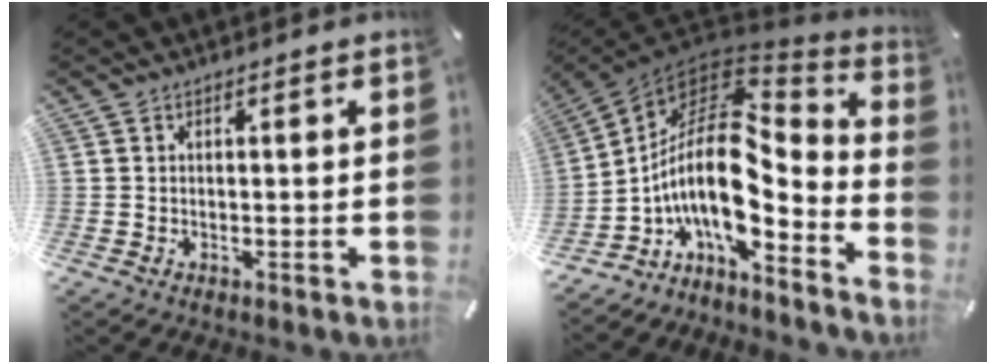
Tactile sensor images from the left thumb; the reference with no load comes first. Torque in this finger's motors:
{"motor_torque": [-0.64, 2.76, 1.31, 1.46, 0.30]}